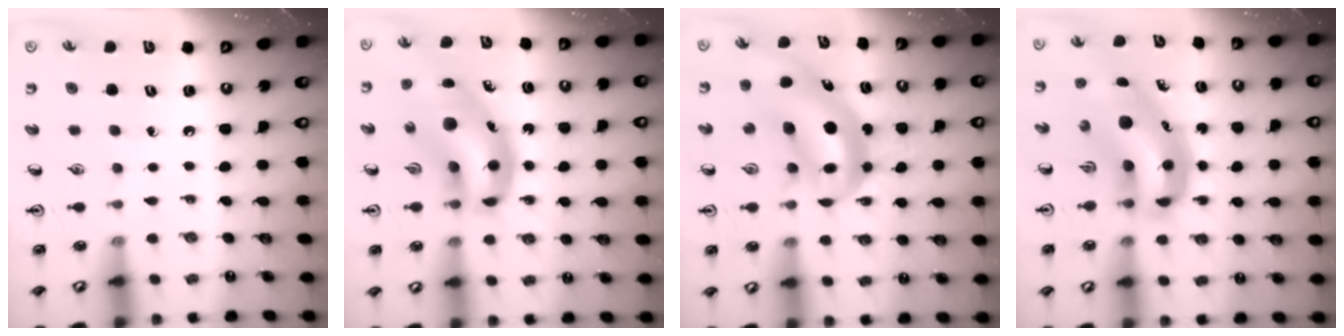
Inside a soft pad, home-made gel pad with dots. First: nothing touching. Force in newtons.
{"total": 12.6, "press": 12.1, "slide": 3.6}
{"total": 7.3, "press": 7.0, "slide": 2.1}
{"total": 10.8, "press": 10.4, "slide": 3.1}